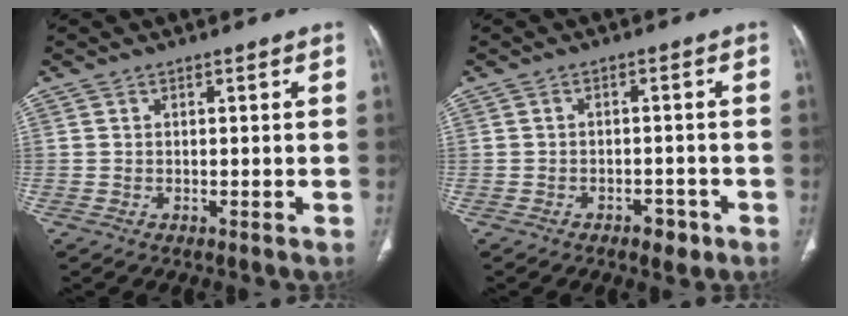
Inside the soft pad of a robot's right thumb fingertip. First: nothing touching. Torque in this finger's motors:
{"motor_torque": [0.30, 0.50, -0.29, 0.11, 0.13]}